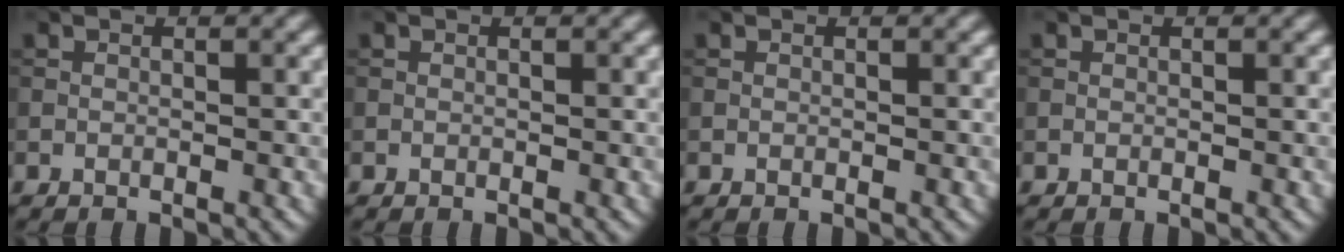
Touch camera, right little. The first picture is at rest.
{"total": 0.0}
{"total": 0.0}
{"total": 0.0}